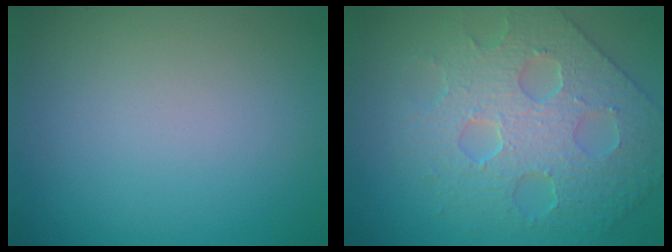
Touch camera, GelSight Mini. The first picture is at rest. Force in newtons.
{"total": 5.3, "press": 4.9, "slide": 2.0}